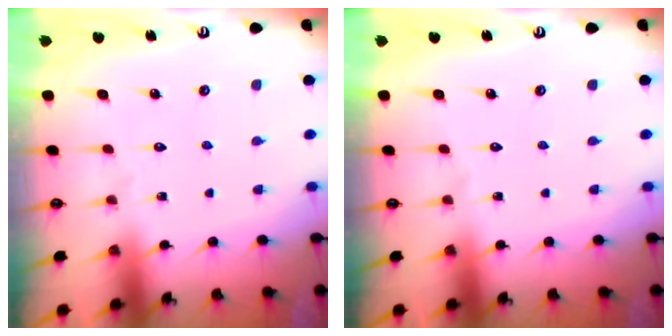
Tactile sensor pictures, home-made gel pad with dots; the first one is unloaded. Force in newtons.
{"total": 0.0}